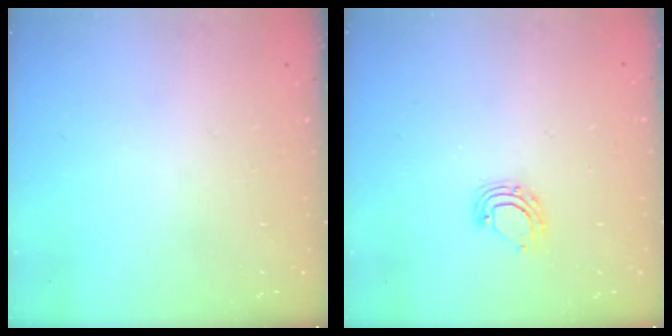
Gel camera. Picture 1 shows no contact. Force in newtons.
{"total": 6.9, "press": 6.8, "slide": 0.9}